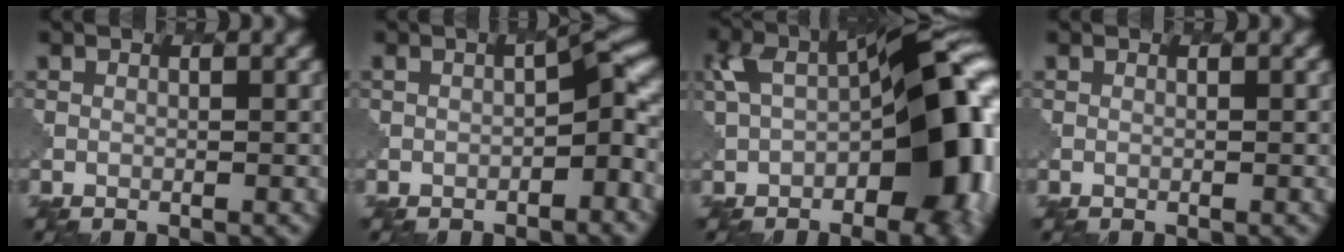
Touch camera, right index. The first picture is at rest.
{"total": 3.9, "force": [-1.4, 1.3, 3.4], "torque": [-0.042, 0.013, -0.026]}
{"total": 13.6, "force": [-1.4, 7.0, 11.6], "torque": [-0.157, 0.018, -0.032]}
{"total": 0.0}